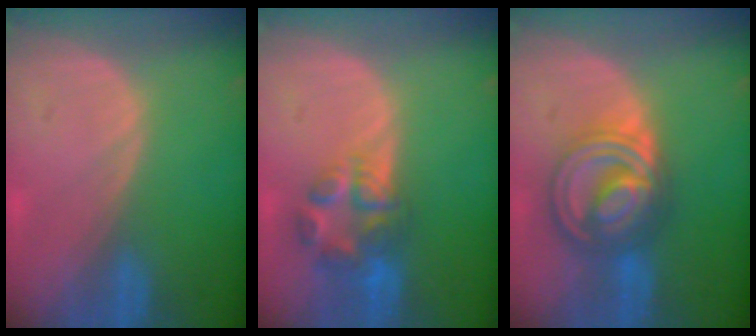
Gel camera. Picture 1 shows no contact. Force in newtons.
{"total": 6.9, "press": 6.0, "slide": 3.3}
{"total": 9.0, "press": 8.9, "slide": 0.6}